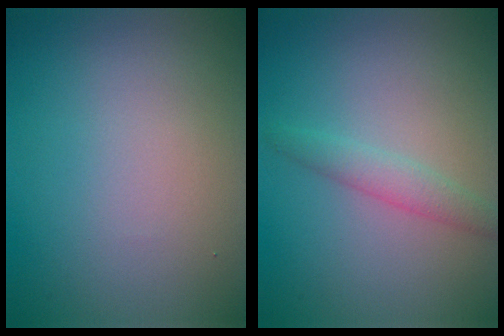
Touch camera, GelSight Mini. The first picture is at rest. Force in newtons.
{"total": 1.9, "press": 1.9, "slide": 0.1}